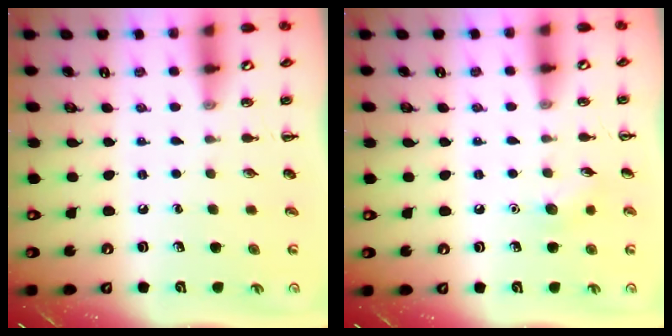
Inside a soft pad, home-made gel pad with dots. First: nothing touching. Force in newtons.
{"total": 5.7, "press": 5.5, "slide": 1.6}